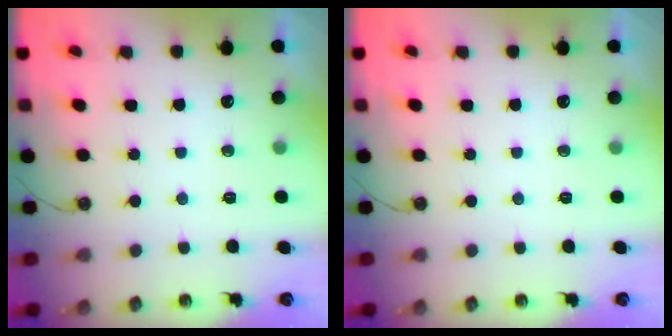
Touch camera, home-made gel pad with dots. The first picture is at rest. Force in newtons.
{"total": 0.0}